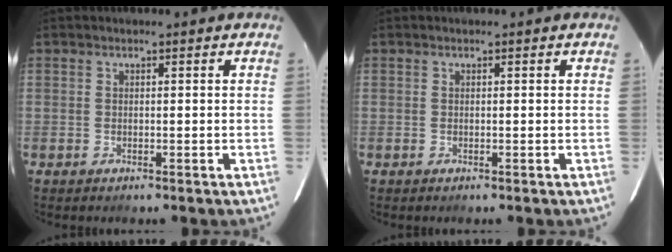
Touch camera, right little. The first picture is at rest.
{"total": 0.0}